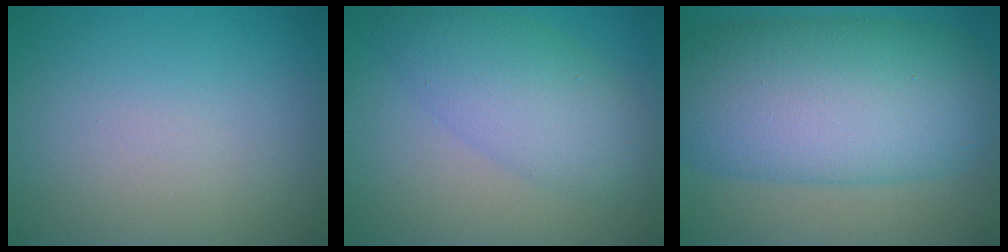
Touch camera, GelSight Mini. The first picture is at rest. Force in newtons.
{"total": 6.0, "press": 6.0, "slide": 0.2}
{"total": 13.7, "press": 13.7, "slide": 0.2}